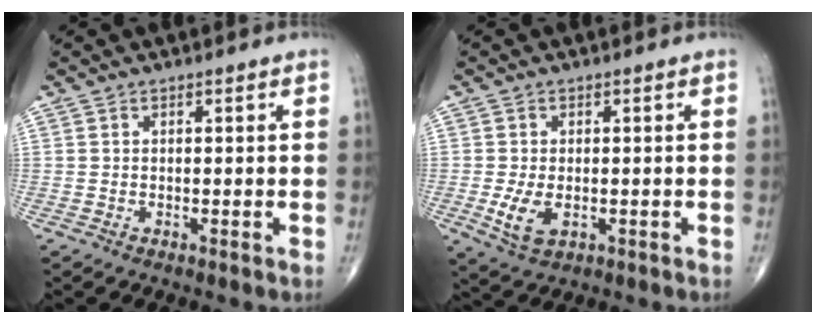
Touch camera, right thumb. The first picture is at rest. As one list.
[{"total": 5.3, "force": [-1.1, 3.1, 4.2], "torque": [-0.085, -0.009, -0.014]}]